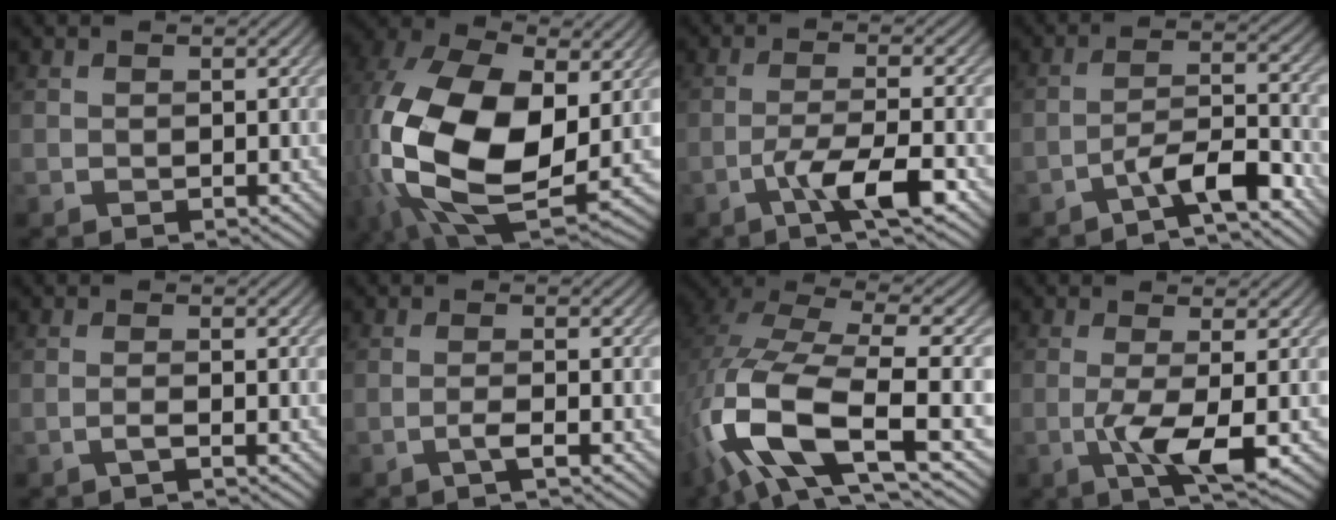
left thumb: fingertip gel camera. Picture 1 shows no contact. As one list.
[{"total": 19.8, "force": [0.0, 12.5, 15.4], "torque": [-0.350, -0.045, 0.029]}, {"total": 6.5, "force": [-3.5, 1.1, 5.3], "torque": [-0.095, 0.010, -0.070]}, {"total": 6.6, "force": [-4.5, 1.4, 4.6], "torque": [-0.082, 0.012, -0.085]}, {"total": 1.1, "force": [-0.5, 0.0, 1.0], "torque": [-0.022, 0.008, -0.018]}, {"total": 1.7, "force": [-0.8, 0.1, 1.5], "torque": [-0.031, 0.010, -0.026]}, {"total": 15.1, "force": [-4.5, 6.4, 12.9], "torque": [-0.300, -0.012, -0.079]}, {"total": 5.2, "force": [-1.0, 1.0, 5.0], "torque": [-0.099, -0.001, -0.021]}]